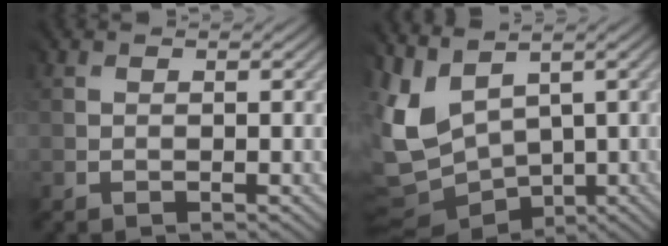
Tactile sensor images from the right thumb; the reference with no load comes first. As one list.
[{"total": 8.8, "force": [1.6, 6.4, 5.8], "torque": [-0.187, -0.012, 0.033]}]